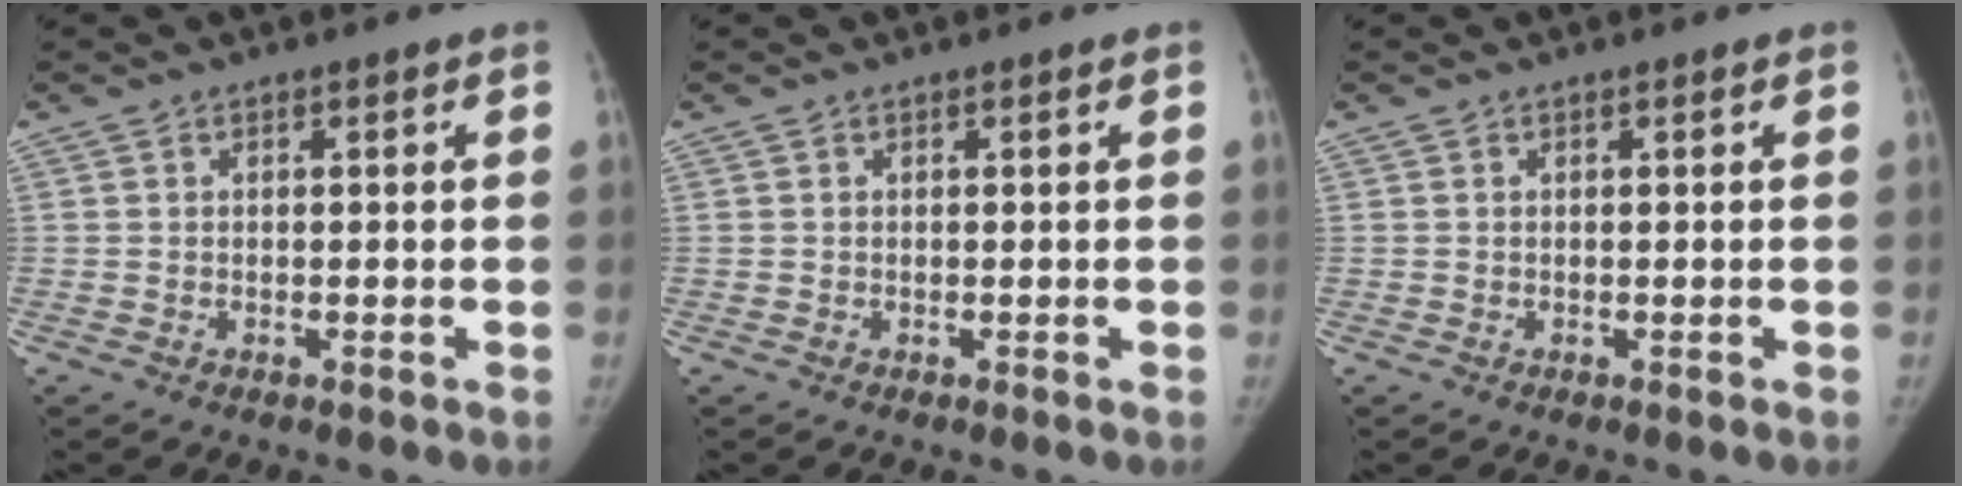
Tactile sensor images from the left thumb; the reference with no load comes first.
{"total": 0.0}
{"total": 0.0}